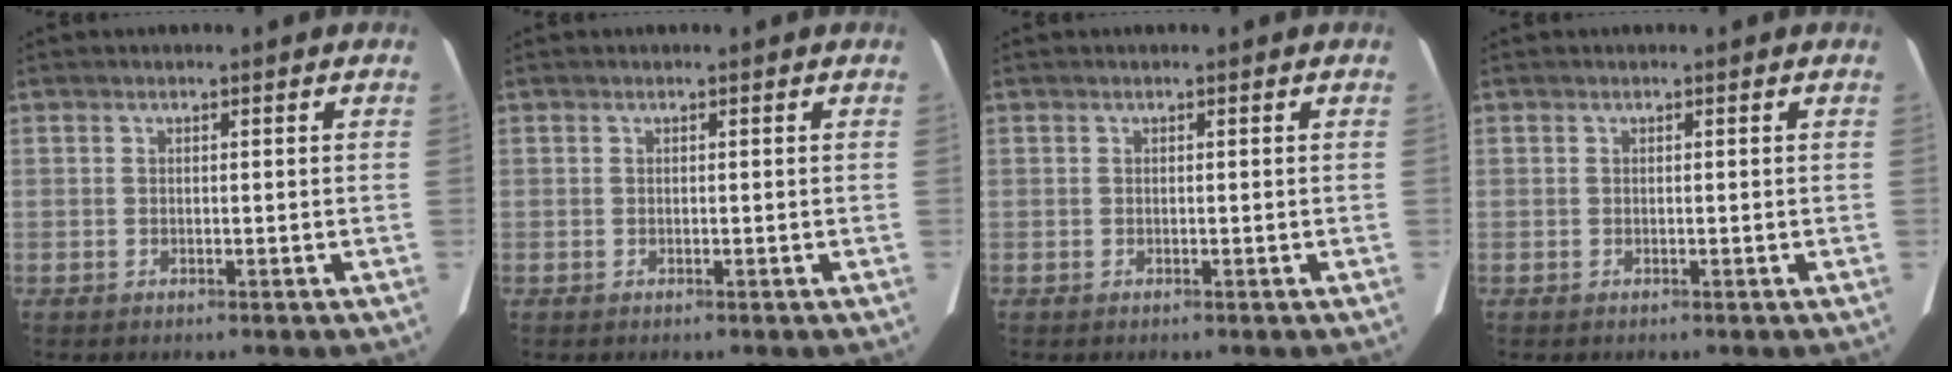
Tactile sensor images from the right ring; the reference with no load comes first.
{"total": 0.0}
{"total": 0.0}
{"total": 0.0}